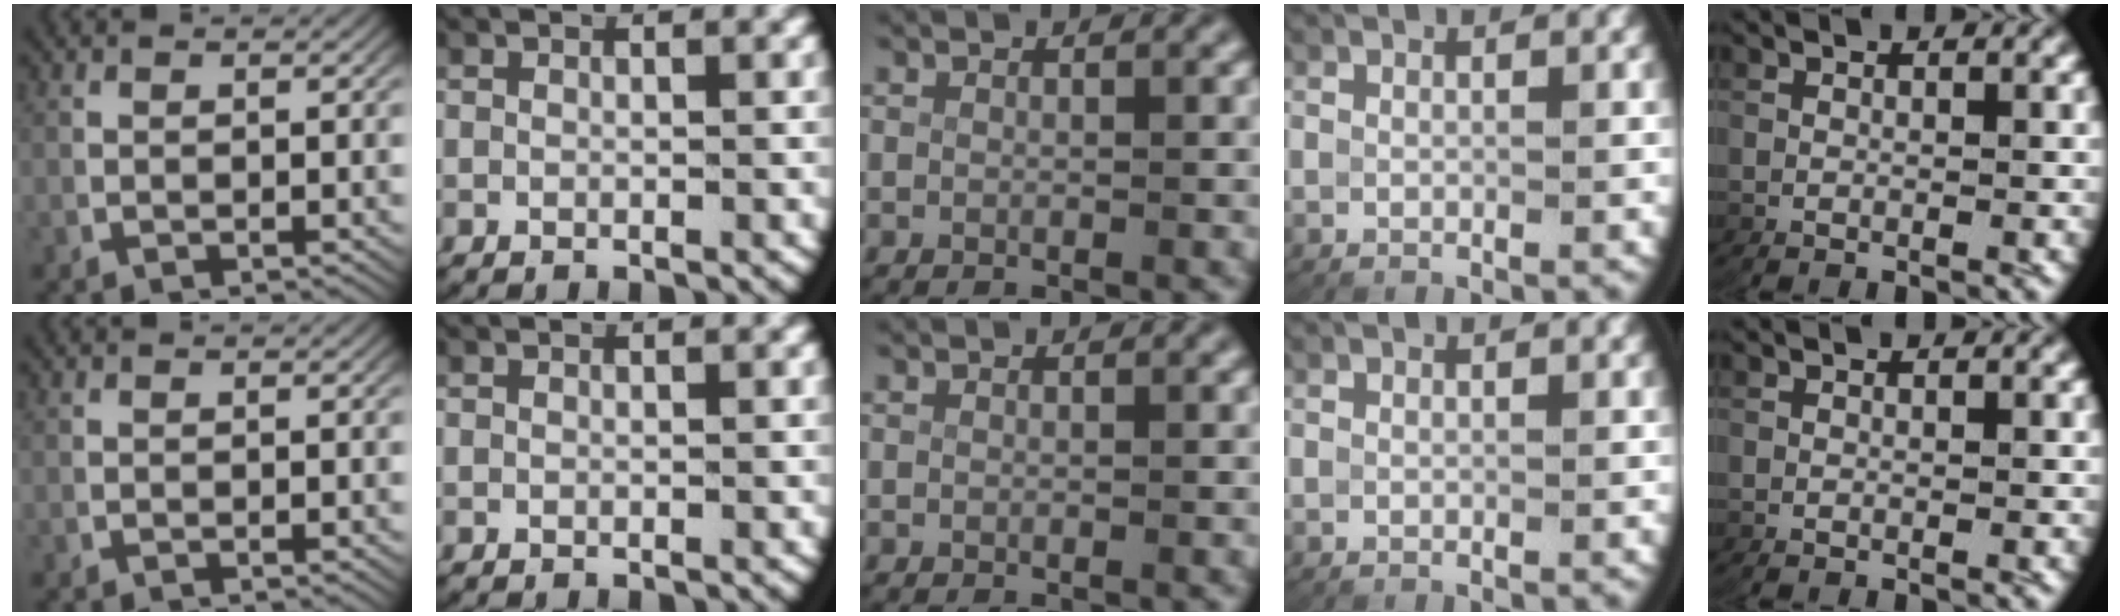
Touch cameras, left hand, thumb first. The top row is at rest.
{}